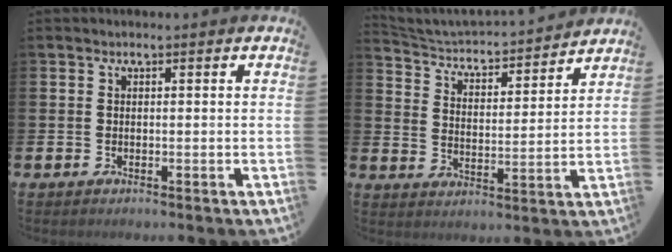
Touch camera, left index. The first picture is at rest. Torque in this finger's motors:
{"motor_torque": [0.21, -0.34, 0.12, 0.04]}